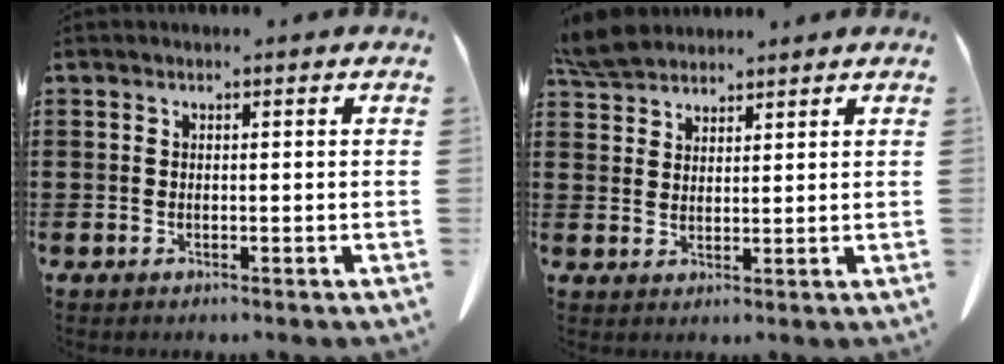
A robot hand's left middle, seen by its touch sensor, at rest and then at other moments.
{"total": 5.1, "force": [4.6, 1.5, 1.5], "torque": [-0.045, -0.004, 0.090]}